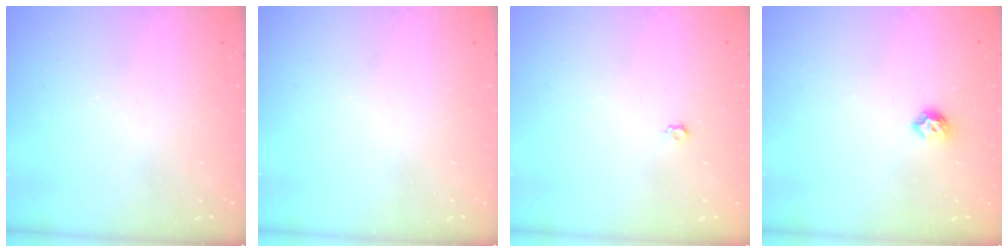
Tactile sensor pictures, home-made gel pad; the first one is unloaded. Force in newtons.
{"total": 0.0}
{"total": 3.6, "press": 3.5, "slide": 0.8}
{"total": 6.4, "press": 6.3, "slide": 0.9}